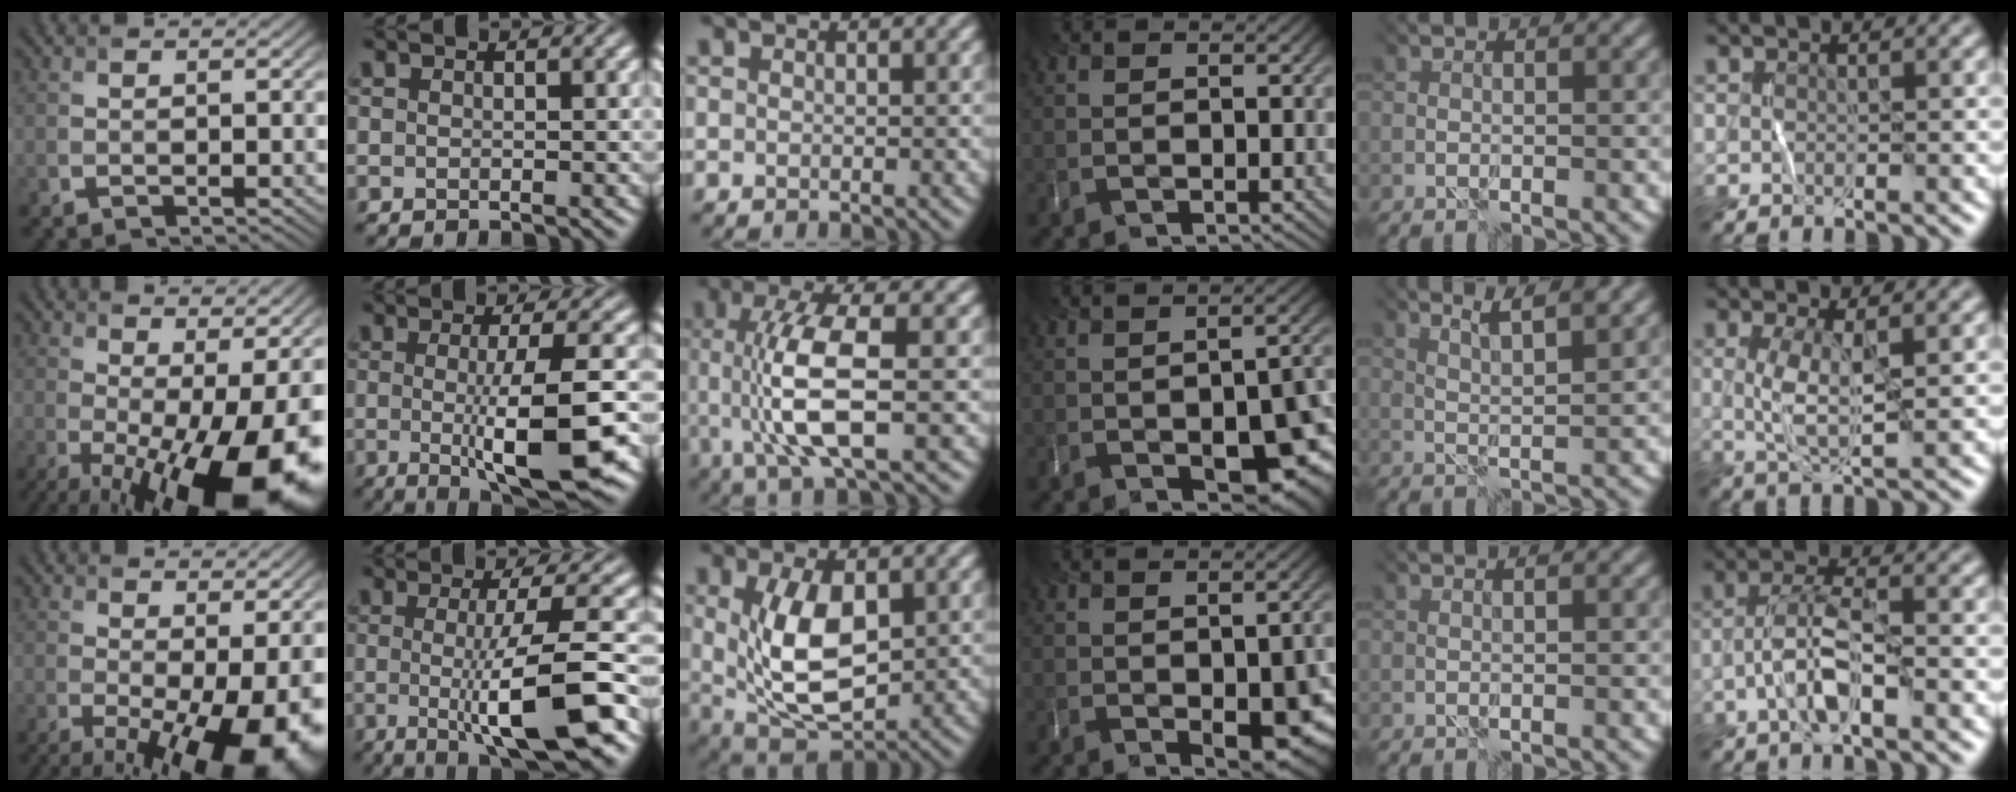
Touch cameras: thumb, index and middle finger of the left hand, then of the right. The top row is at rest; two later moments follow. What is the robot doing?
{"motion": "wrap", "object": "string"}